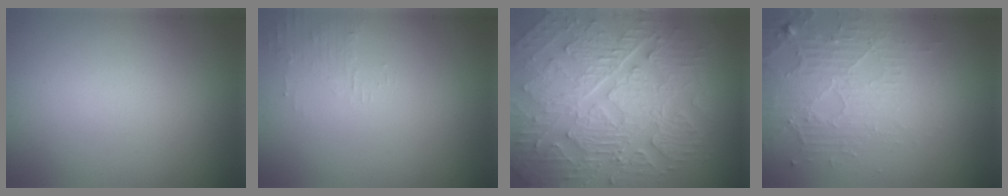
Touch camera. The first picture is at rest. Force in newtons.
{"total": 1.3, "press": 1.2, "slide": 0.3}
{"total": 10.3, "press": 7.0, "slide": 7.6}
{"total": 5.2, "press": 3.3, "slide": 4.1}